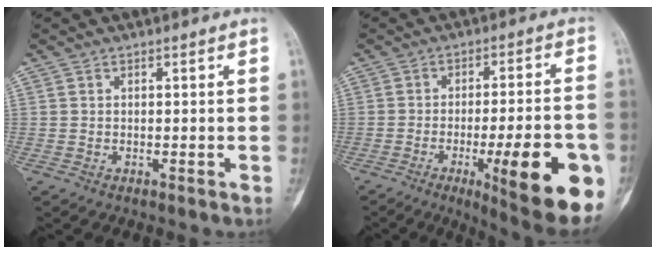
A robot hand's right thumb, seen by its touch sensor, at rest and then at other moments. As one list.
[{"total": 19.7, "force": [-6.9, 4.4, 17.9], "torque": [-0.199, 0.004, -0.083]}]